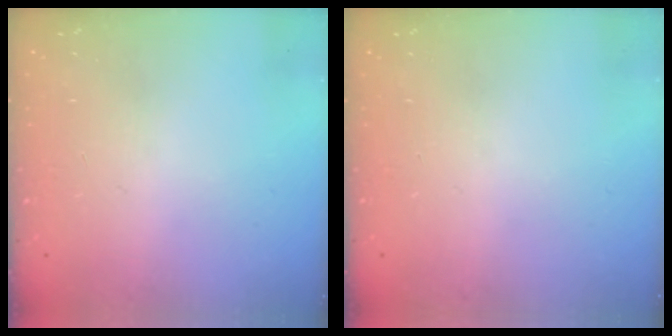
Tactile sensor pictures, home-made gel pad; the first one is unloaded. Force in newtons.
{"total": 0.0}